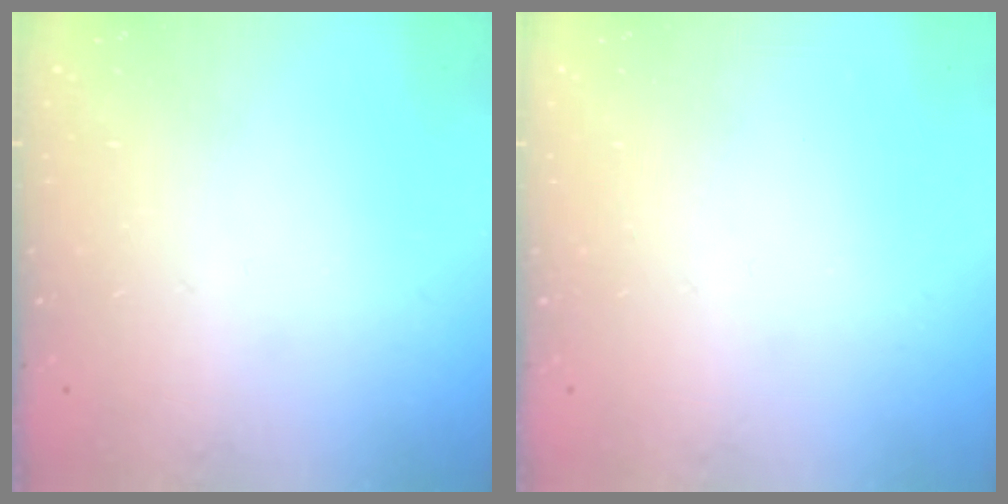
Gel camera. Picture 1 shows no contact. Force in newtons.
{"total": 0.0}